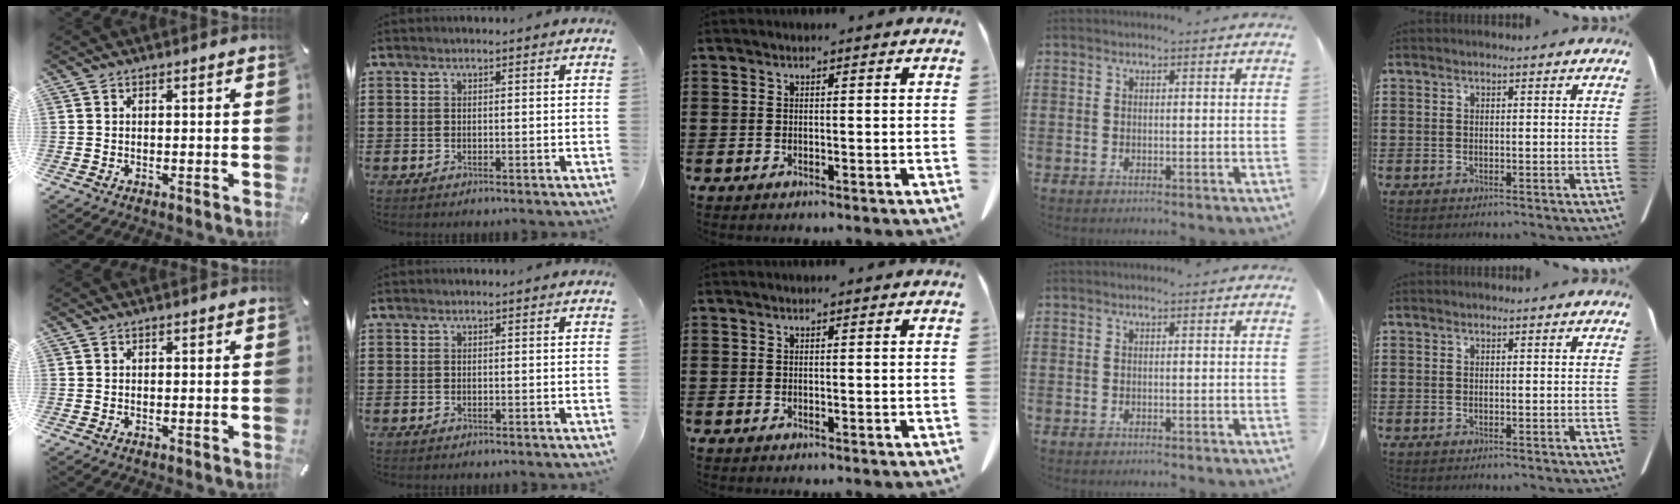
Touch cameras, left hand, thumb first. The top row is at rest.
{}